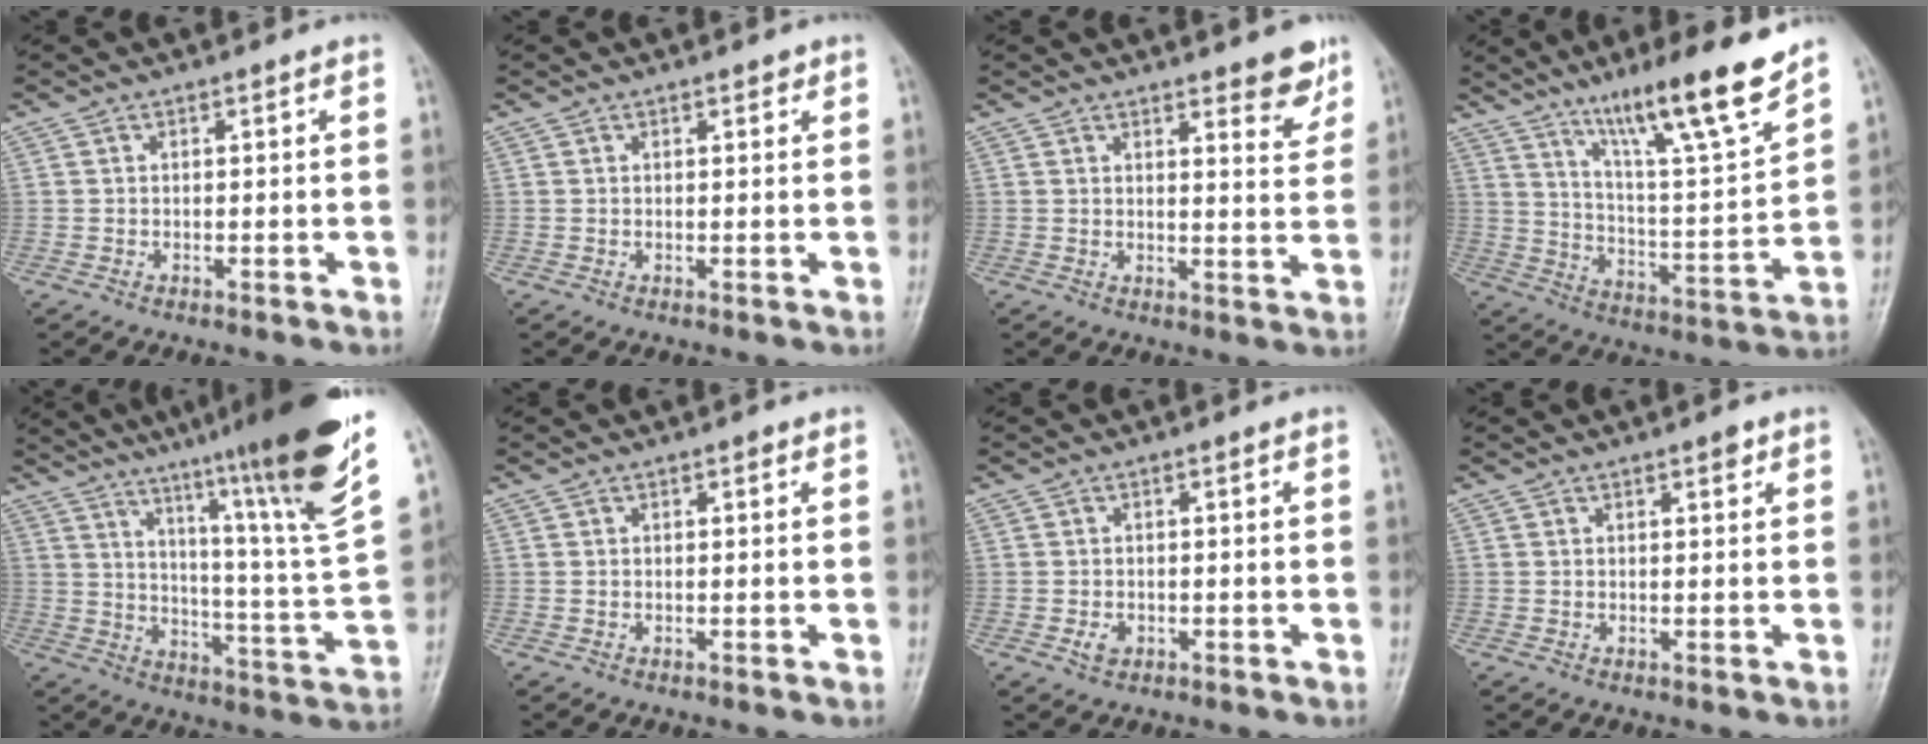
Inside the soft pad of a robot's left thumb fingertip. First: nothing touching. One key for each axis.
{"total": 1.1, "fx": 0.8, "fy": 0.5, "fz": 0.6, "tx": -0.005, "ty": -0.003, "tz": 0.008}
{"total": 5.8, "fx": 4.2, "fy": 1.6, "fz": 3.7, "tx": -0.028, "ty": -0.029, "tz": 0.051}
{"total": 17.4, "fx": 12.3, "fy": 1.5, "fz": 12.2, "tx": -0.181, "ty": -0.072, "tz": 0.206}
{"total": 25.2, "fx": 17.2, "fy": 0.8, "fz": 18.4, "tx": -0.253, "ty": -0.089, "tz": 0.250}
{"total": 0.6, "fx": 0.4, "fy": 0.2, "fz": 0.4, "tx": -0.006, "ty": -0.001, "tz": 0.002}
{"total": 1.6, "fx": -0.4, "fy": 1.2, "fz": 1.0, "tx": -0.016, "ty": -0.001, "tz": -0.006}
{"total": 1.6, "fx": 1.0, "fy": 0.5, "fz": 1.1, "tx": -0.011, "ty": -0.004, "tz": 0.013}